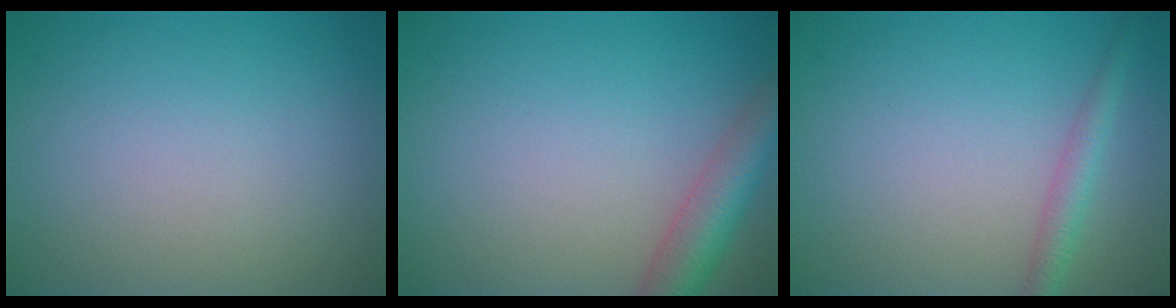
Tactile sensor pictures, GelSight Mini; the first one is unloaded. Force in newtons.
{"total": 4.4, "press": 4.4, "slide": 0.3}
{"total": 2.2, "press": 2.2, "slide": 0.1}